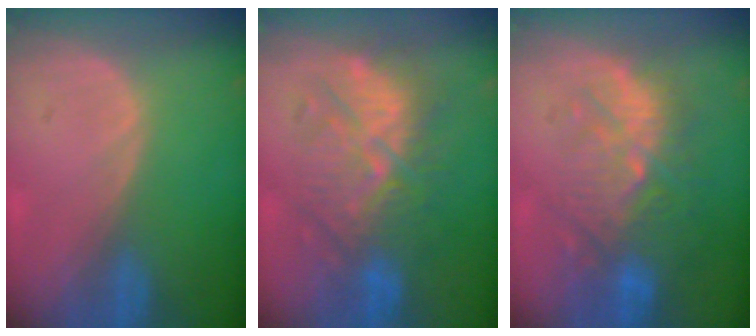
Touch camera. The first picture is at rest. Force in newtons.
{"total": 10.1, "press": 10.0, "slide": 0.4}
{"total": 11.0, "press": 9.8, "slide": 5.0}